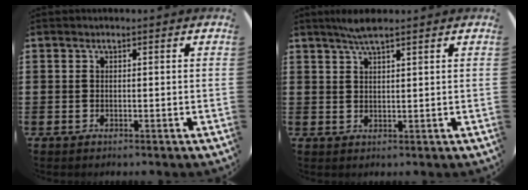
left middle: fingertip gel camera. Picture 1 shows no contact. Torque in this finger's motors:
{"motor_torque": [0.69, -0.69, 0.09, 0.08]}